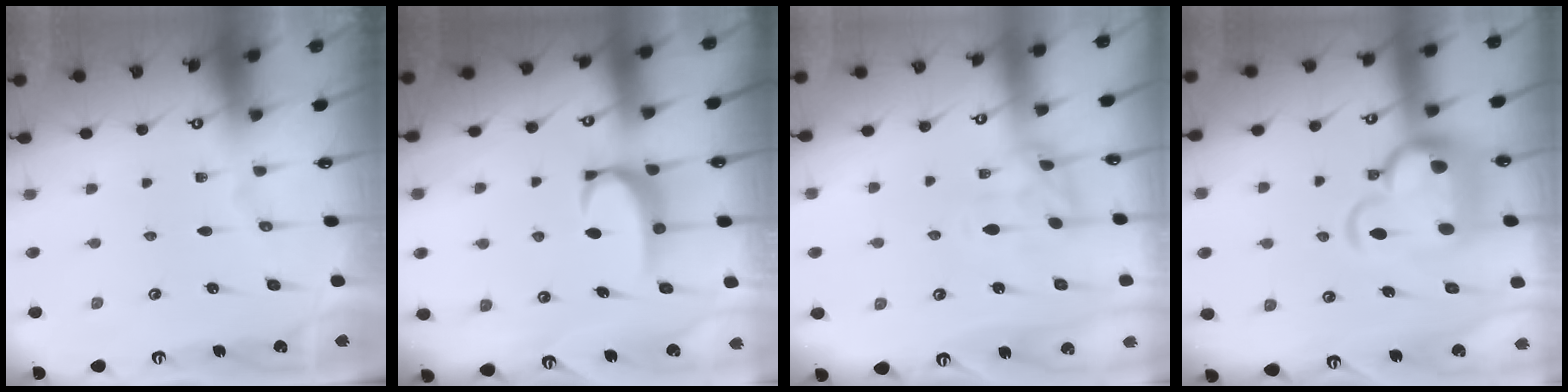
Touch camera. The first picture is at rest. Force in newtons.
{"total": 3.6, "press": 3.6, "slide": 0.4}
{"total": 1.3, "press": 1.2, "slide": 0.4}
{"total": 8.6, "press": 8.4, "slide": 2.0}